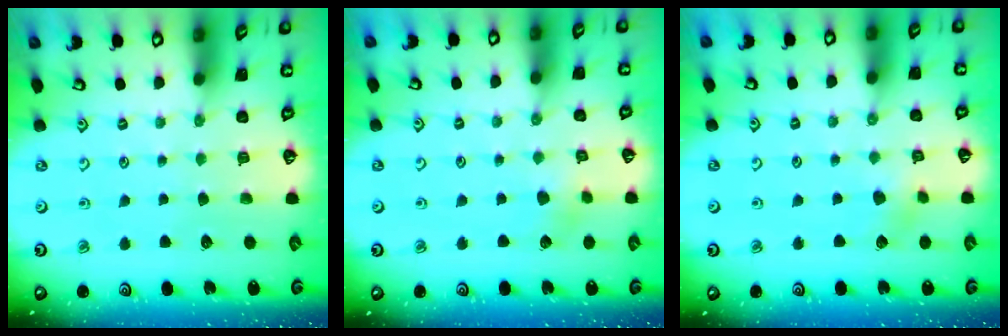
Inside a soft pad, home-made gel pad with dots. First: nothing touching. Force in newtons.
{"total": 2.9, "press": 2.9, "slide": 0.3}
{"total": 3.5, "press": 3.5, "slide": 0.4}